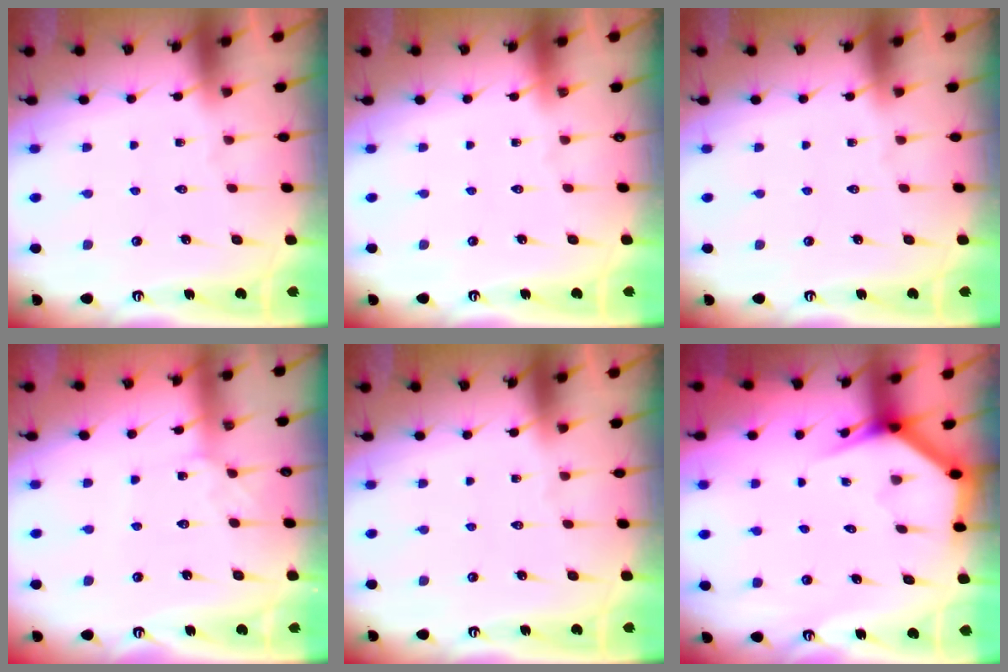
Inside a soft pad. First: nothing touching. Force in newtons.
{"total": 0.0}
{"total": 0.0}
{"total": 3.2, "press": 3.2, "slide": 0.2}
{"total": 0.0}
{"total": 3.3, "press": 3.3, "slide": 0.3}